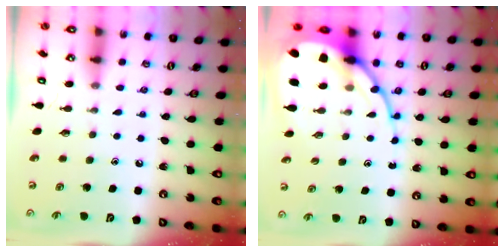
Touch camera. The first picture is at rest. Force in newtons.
{"total": 13.5, "press": 13.4, "slide": 1.5}